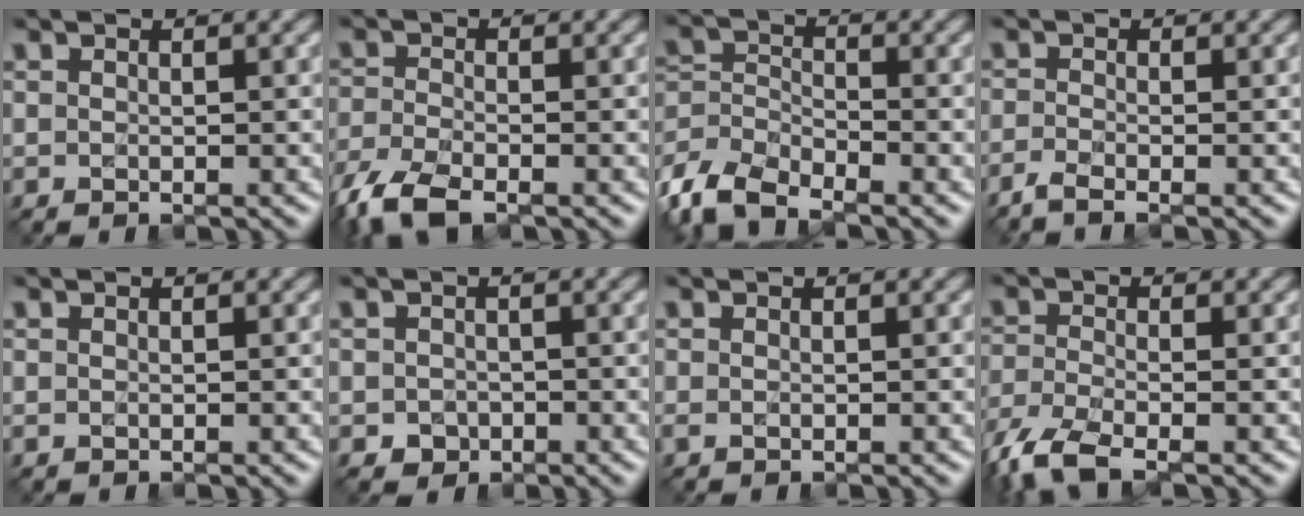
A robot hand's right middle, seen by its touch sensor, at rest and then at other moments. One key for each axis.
{"total": 5.1, "fx": -3.9, "fy": 1.7, "fz": 2.8, "tx": -0.073, "ty": -0.009, "tz": -0.087}
{"total": 5.9, "fx": -4.6, "fy": 2.5, "fz": 2.8, "tx": -0.066, "ty": 0.003, "tz": -0.102}
{"total": 2.1, "fx": -1.7, "fy": 0.3, "fz": 1.1, "tx": -0.030, "ty": -0.005, "tz": -0.048}
{"total": 0.0}
{"total": 0.9, "fx": -0.4, "fy": 0.8, "fz": -0.2, "tx": 0.002, "ty": 0.005, "tz": -0.009}
{"total": 0.0}
{"total": 5.3, "fx": -4.0, "fy": 1.5, "fz": 3.2, "tx": -0.083, "ty": -0.011, "tz": -0.090}